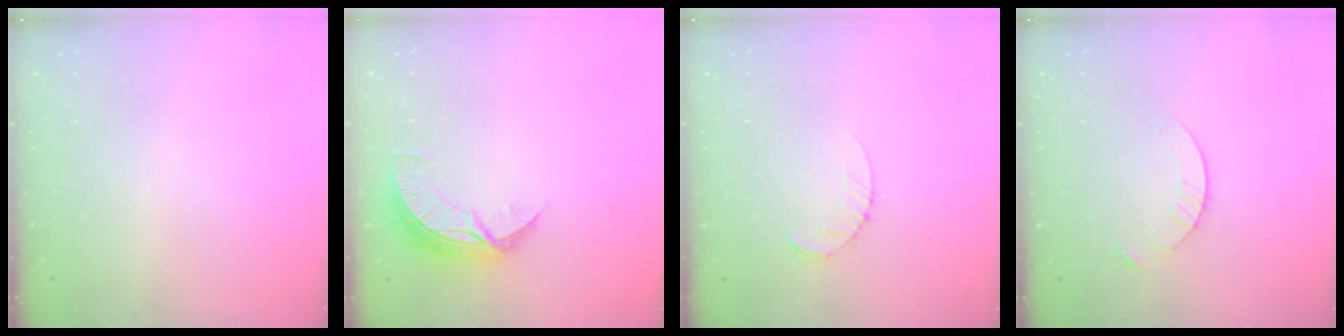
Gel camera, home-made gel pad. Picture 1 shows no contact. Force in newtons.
{"total": 8.3, "press": 8.3, "slide": 0.5}
{"total": 2.6, "press": 2.6, "slide": 0.4}
{"total": 3.8, "press": 3.7, "slide": 0.5}